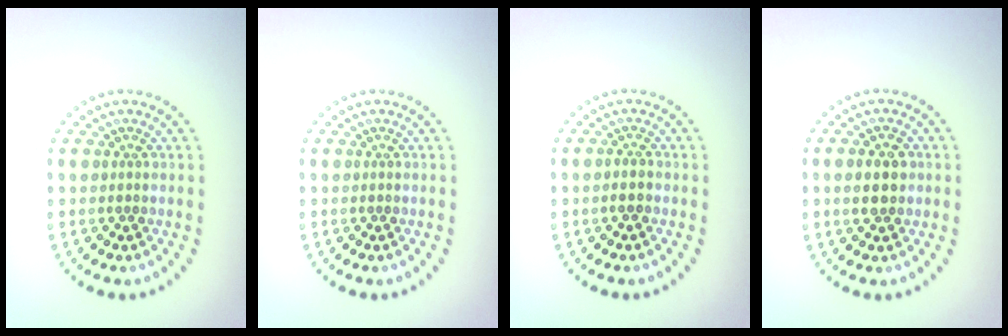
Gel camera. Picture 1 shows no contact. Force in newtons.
{"total": 0.0}
{"total": 1.2, "press": 1.1, "slide": 0.5}
{"total": 2.8, "press": 2.8, "slide": 0.2}